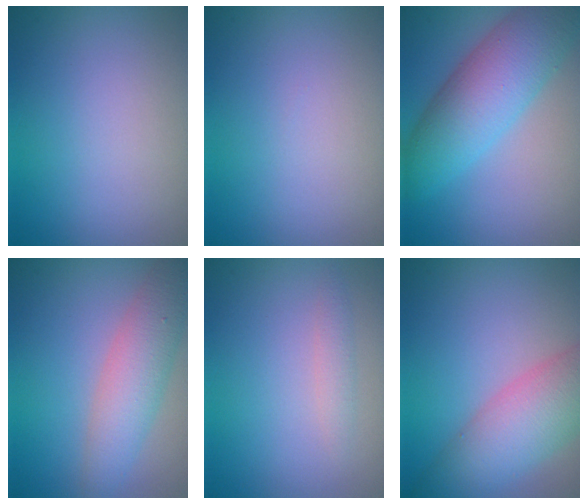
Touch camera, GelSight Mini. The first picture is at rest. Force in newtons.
{"total": 0.0}
{"total": 7.7, "press": 7.7, "slide": 0.2}
{"total": 4.6, "press": 4.6, "slide": 0.1}
{"total": 1.1, "press": 1.1, "slide": 0.0}
{"total": 7.0, "press": 7.0, "slide": 0.3}